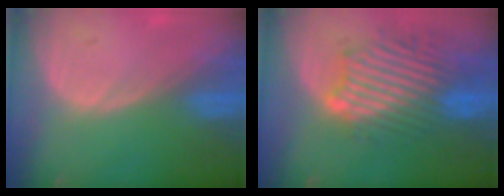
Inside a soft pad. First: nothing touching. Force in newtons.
{"total": 10.5, "press": 10.0, "slide": 3.2}